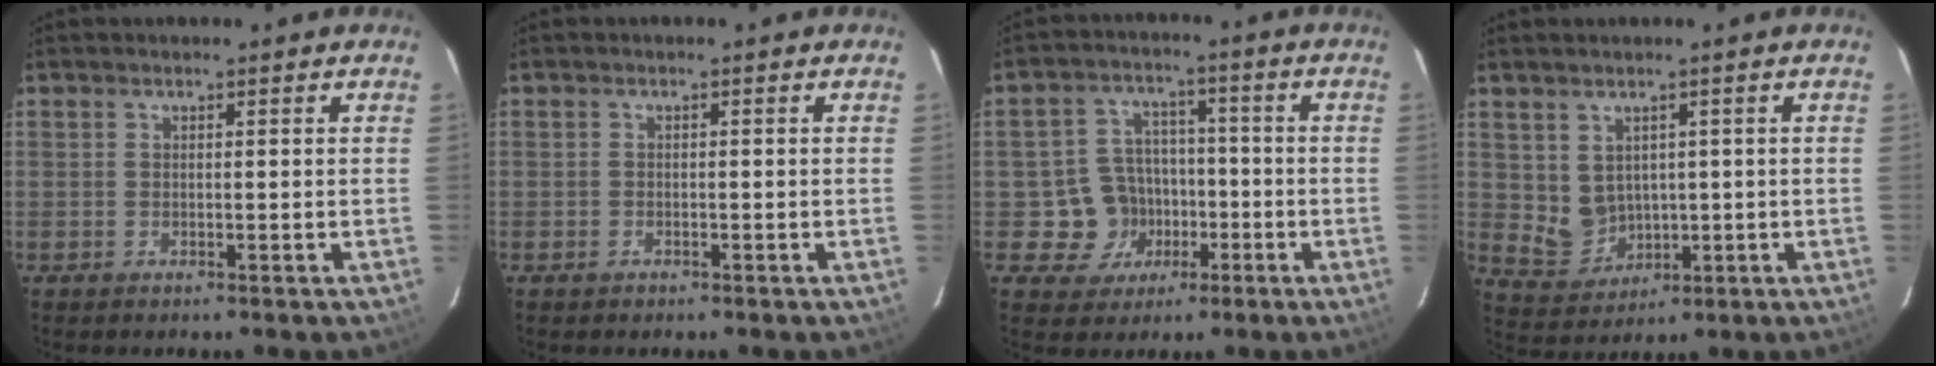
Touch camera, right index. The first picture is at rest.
{"total": 1.0, "force": [-0.7, 0.7, 0.1], "torque": [-0.002, 0.003, -0.010]}
{"total": 8.5, "force": [-2.9, 7.8, 1.6], "torque": [-0.055, 0.031, -0.035]}
{"total": 5.8, "force": [1.3, 5.0, 2.5], "torque": [-0.053, -0.001, 0.048]}